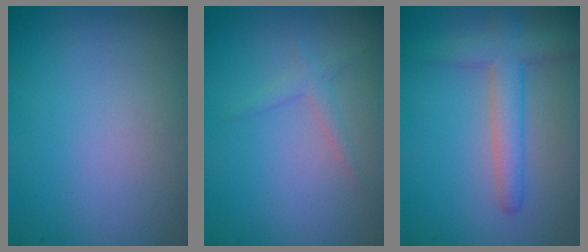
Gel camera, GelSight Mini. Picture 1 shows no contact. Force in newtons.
{"total": 1.3, "press": 1.3, "slide": 0.1}
{"total": 3.8, "press": 3.8, "slide": 0.2}